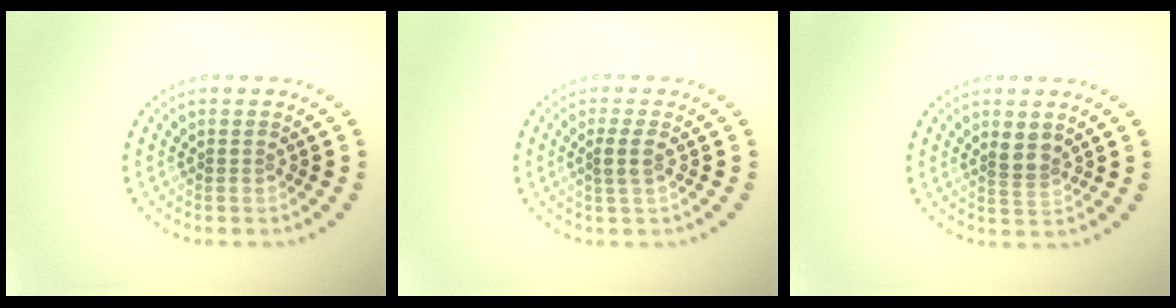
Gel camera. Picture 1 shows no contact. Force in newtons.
{"total": 1.7, "press": 1.4, "slide": 1.0}
{"total": 2.0, "press": 1.7, "slide": 1.2}